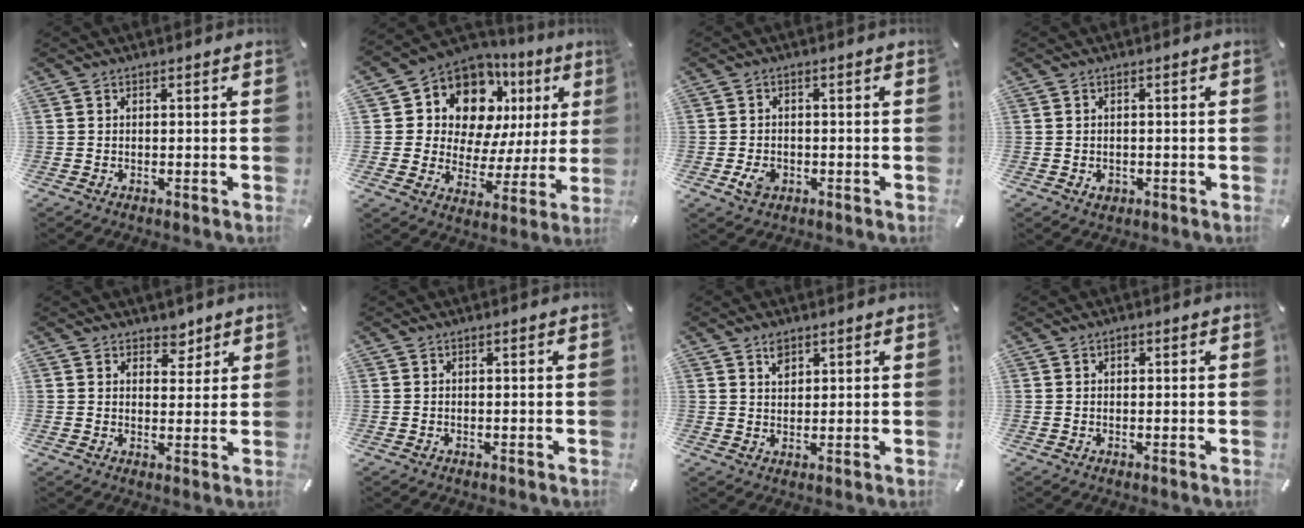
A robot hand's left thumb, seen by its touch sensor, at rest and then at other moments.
{"total": 14.0, "force": [8.4, 9.6, 5.8], "torque": [-0.104, -0.070, 0.154]}
{"total": 3.9, "force": [-1.1, 3.1, 2.1], "torque": [-0.039, -0.001, -0.023]}
{"total": 1.9, "force": [-0.6, 1.6, 0.8], "torque": [-0.014, 0.004, -0.011]}
{"total": 4.4, "force": [3.2, 3.0, 0.8], "torque": [0.005, -0.018, 0.052]}
{"total": 0.0}
{"total": 3.0, "force": [2.0, 2.0, 0.9], "torque": [-0.004, -0.007, 0.035]}
{"total": 0.8, "force": [0.2, 0.7, 0.3], "torque": [-0.006, 0.003, 0.004]}